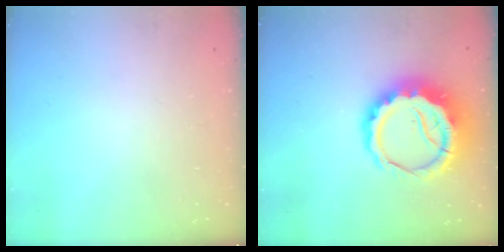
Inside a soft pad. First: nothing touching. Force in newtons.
{"total": 13.1, "press": 12.7, "slide": 3.1}